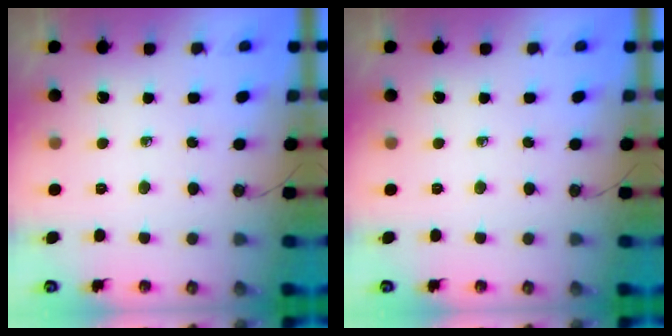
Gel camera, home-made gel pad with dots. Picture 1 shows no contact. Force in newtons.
{"total": 0.0}